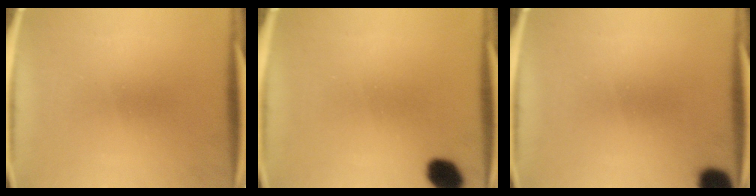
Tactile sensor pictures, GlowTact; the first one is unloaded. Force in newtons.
{"total": 5.8}
{"total": 5.5}